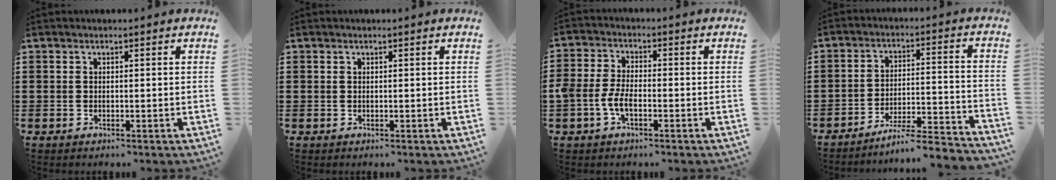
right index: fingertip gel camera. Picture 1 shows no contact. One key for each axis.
{"total": 0.0}
{"total": 4.5, "fx": -1.6, "fy": 2.3, "fz": 3.5, "tx": -0.089, "ty": -0.002, "tz": -0.035}
{"total": 5.8, "fx": -5.2, "fy": -0.1, "fz": 2.5, "tx": -0.048, "ty": -0.015, "tz": -0.105}